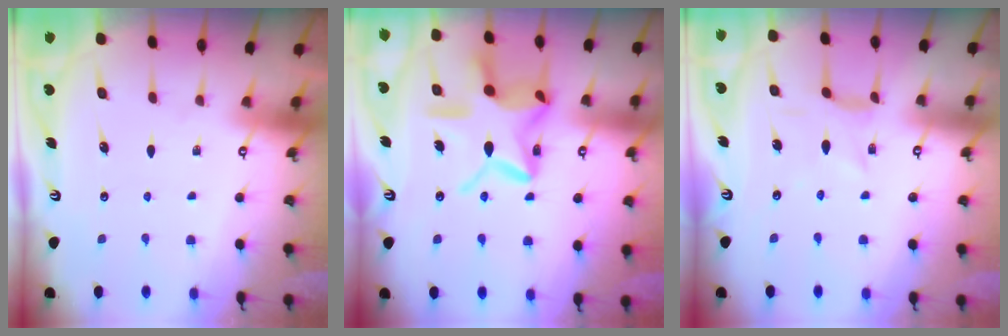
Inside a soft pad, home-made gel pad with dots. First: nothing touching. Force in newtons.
{"total": 16.5, "press": 16.4, "slide": 1.4}
{"total": 2.1, "press": 2.1, "slide": 0.6}